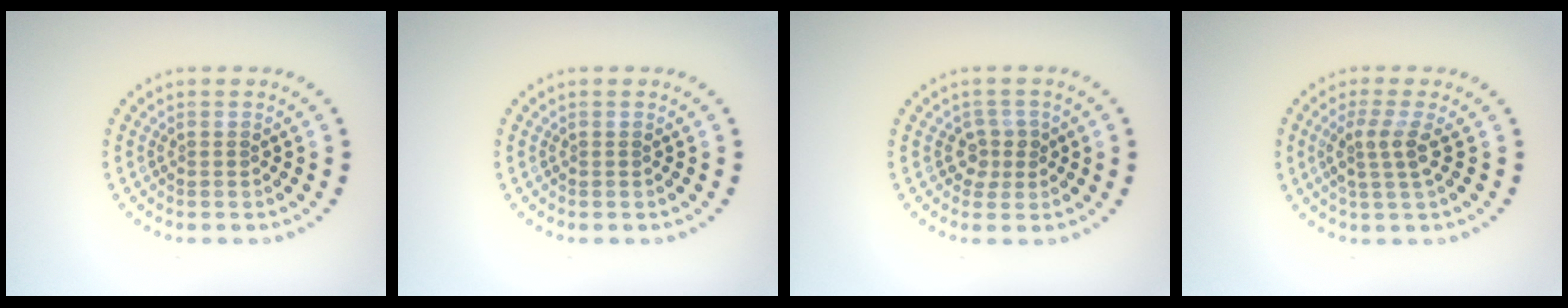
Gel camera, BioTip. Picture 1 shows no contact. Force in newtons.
{"total": 0.0}
{"total": 1.9, "press": 1.5, "slide": 1.1}
{"total": 2.6, "press": 2.0, "slide": 1.6}